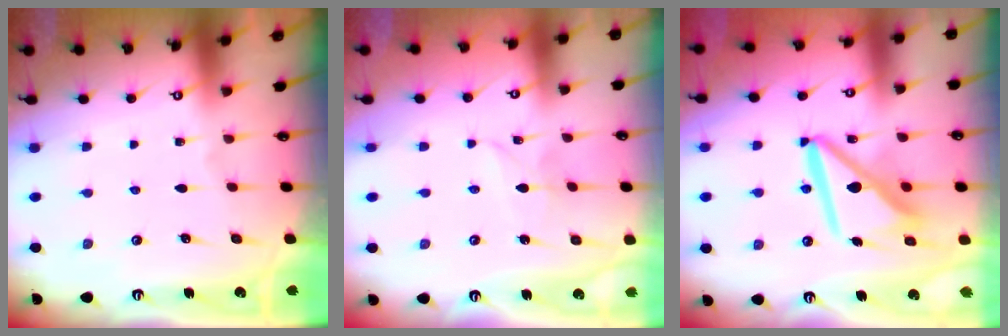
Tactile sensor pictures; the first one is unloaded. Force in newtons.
{"total": 2.4, "press": 2.4, "slide": 0.1}
{"total": 12.4, "press": 12.4, "slide": 1.4}